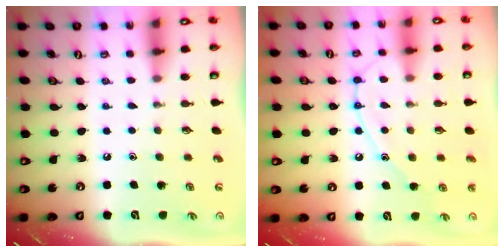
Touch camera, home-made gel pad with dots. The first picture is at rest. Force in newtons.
{"total": 12.0, "press": 11.9, "slide": 1.1}